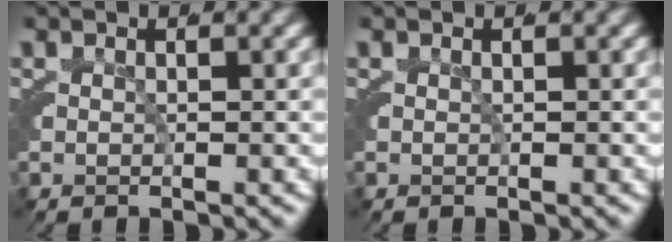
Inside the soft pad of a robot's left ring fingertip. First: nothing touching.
{"total": 0.0}